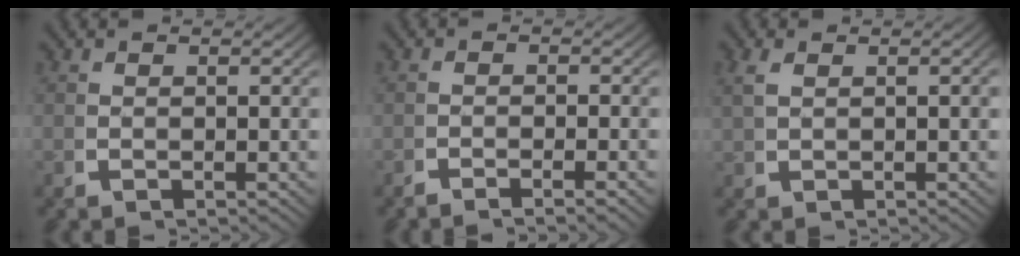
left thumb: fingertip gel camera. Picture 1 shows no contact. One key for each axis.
{"total": 1.5, "fx": -1.2, "fy": -0.1, "fz": 1.0, "tx": -0.012, "ty": 0.001, "tz": -0.027}
{"total": 1.6, "fx": 0.8, "fy": 0.4, "fz": 1.3, "tx": -0.027, "ty": 0.002, "tz": 0.023}